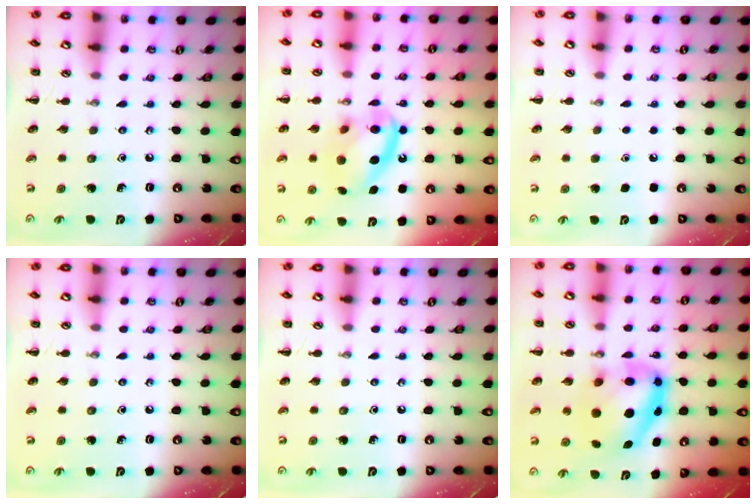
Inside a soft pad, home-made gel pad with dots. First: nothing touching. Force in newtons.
{"total": 15.0, "press": 14.8, "slide": 2.5}
{"total": 1.6, "press": 1.6, "slide": 0.1}
{"total": 0.0}
{"total": 0.0}
{"total": 9.6, "press": 9.4, "slide": 2.1}